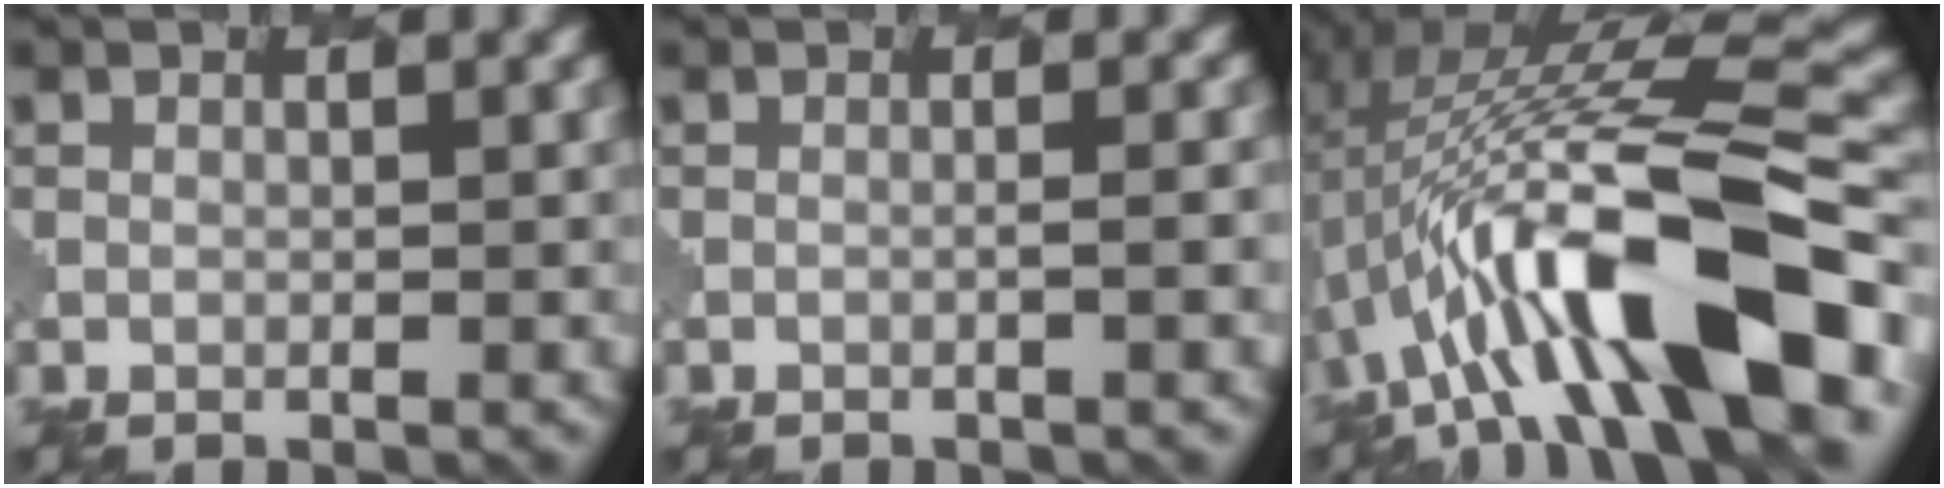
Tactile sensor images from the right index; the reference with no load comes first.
{"total": 1.6, "force": [-0.3, 0.5, 1.5], "torque": [-0.001, 0.009, -0.012]}
{"total": 15.0, "force": [-3.2, 4.5, 13.9], "torque": [-0.217, 0.023, -0.045]}